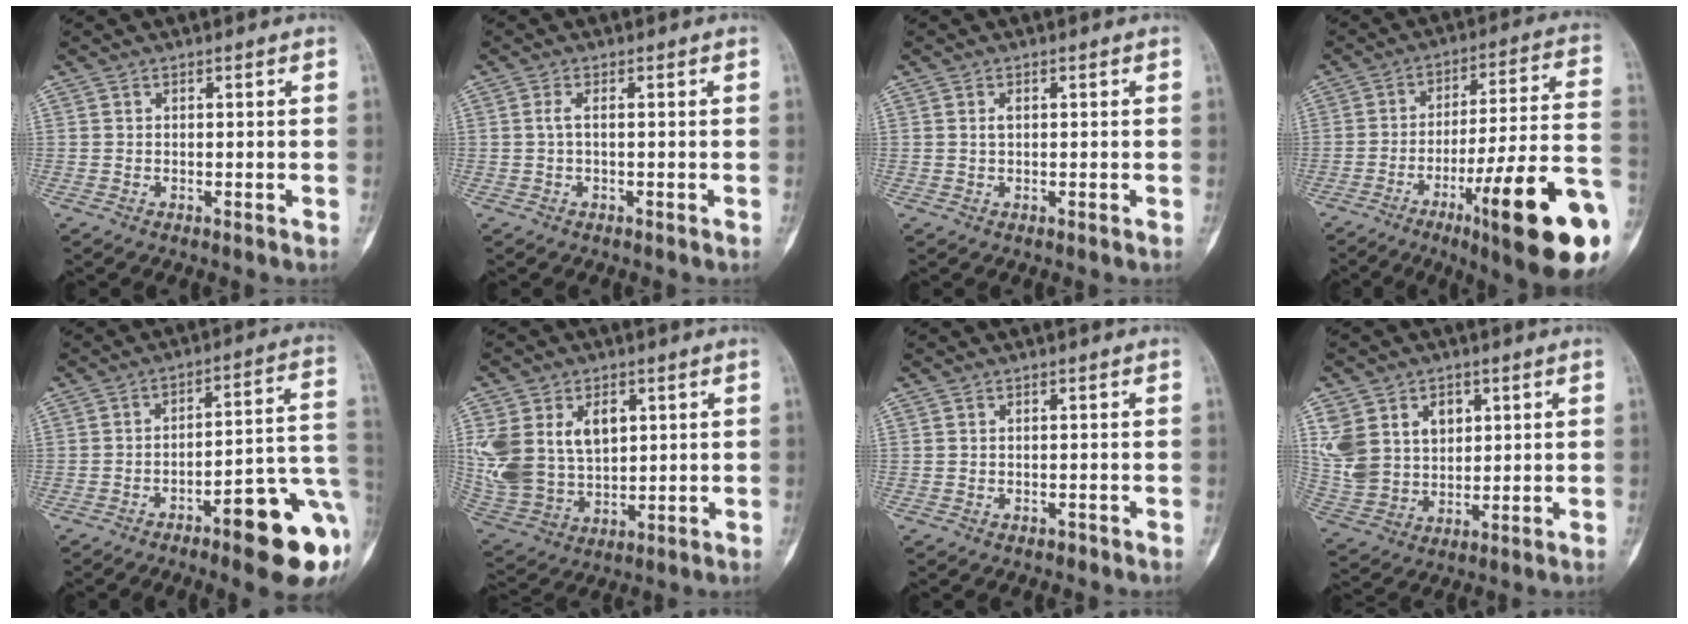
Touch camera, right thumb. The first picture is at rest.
{"total": 1.3, "force": [0.0, 0.3, 1.3], "torque": [-0.031, 0.002, -0.002]}
{"total": 1.1, "force": [0.2, 0.6, 0.9], "torque": [-0.017, 0.002, 0.006]}
{"total": 24.2, "force": [-9.8, 3.6, 21.8], "torque": [-0.268, 0.037, -0.141]}
{"total": 17.1, "force": [-6.8, 4.0, 15.2], "torque": [-0.147, 0.048, -0.086]}
{"total": 16.9, "force": [4.2, 11.8, 11.4], "torque": [-0.238, -0.003, 0.102]}
{"total": 0.5, "force": [-0.4, 0.3, 0.1], "torque": [0.000, 0.001, -0.008]}
{"total": 13.6, "force": [4.1, 10.5, 7.5], "torque": [-0.130, -0.006, 0.096]}